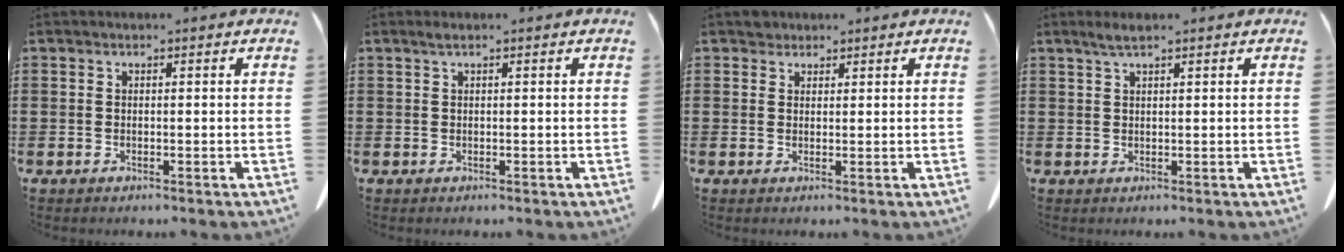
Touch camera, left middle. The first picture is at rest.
{"total": 0.7, "force": [0.3, 0.0, 0.6], "torque": [-0.011, 0.000, 0.006]}
{"total": 1.6, "force": [1.3, 0.8, 0.0], "torque": [-0.005, 0.003, 0.028]}
{"total": 1.8, "force": [1.3, 0.2, 1.3], "torque": [-0.026, 0.002, 0.022]}